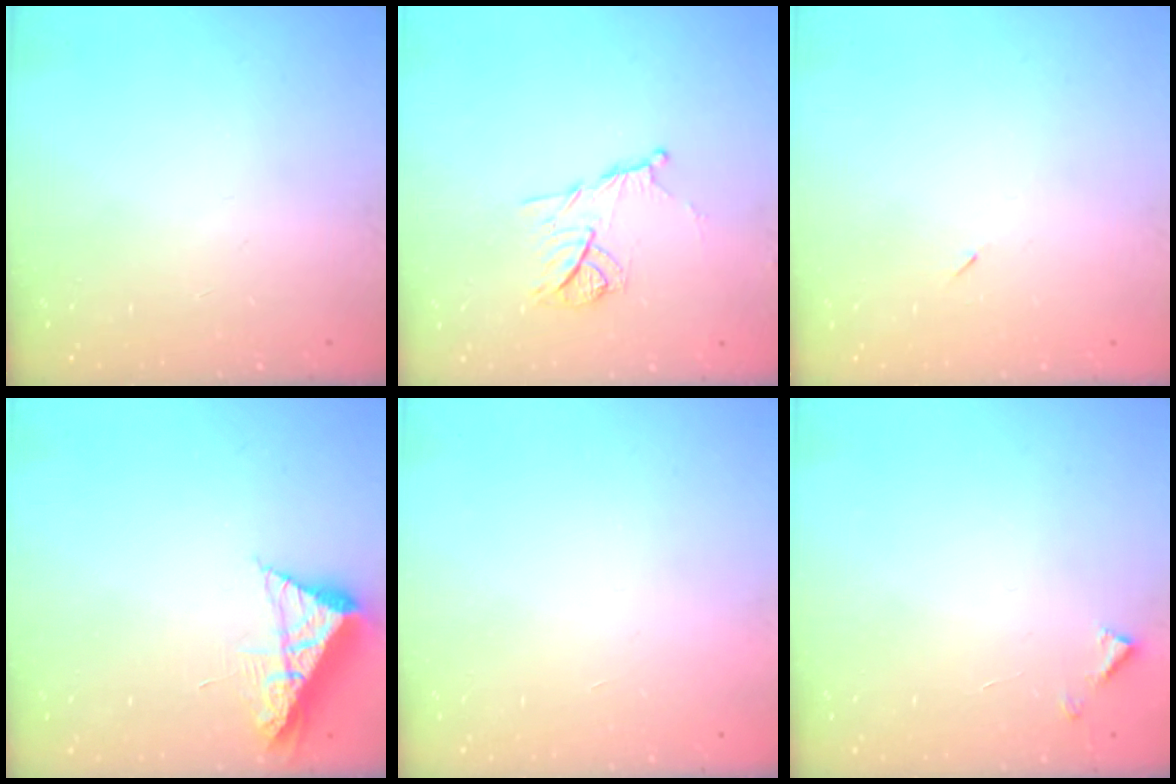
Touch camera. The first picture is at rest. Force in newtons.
{"total": 10.0, "press": 10.0, "slide": 1.0}
{"total": 2.6, "press": 2.3, "slide": 1.2}
{"total": 8.1, "press": 8.1, "slide": 0.8}
{"total": 1.7, "press": 1.7, "slide": 0.1}
{"total": 4.3, "press": 4.2, "slide": 0.3}